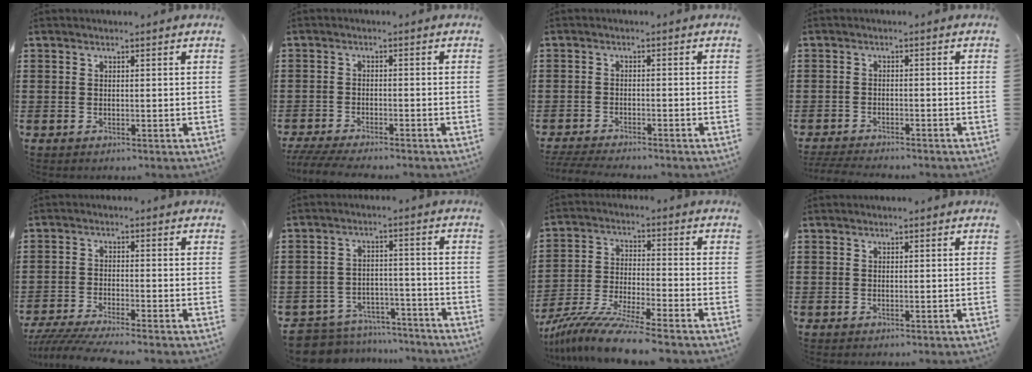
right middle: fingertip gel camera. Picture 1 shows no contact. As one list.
[{"total": 3.3, "force": [-3.1, 0.0, 1.1], "torque": [-0.033, -0.009, -0.066]}, {"total": 2.7, "force": [-2.6, 0.1, 0.6], "torque": [-0.019, -0.002, -0.056]}, {"total": 2.4, "force": [-2.4, 0.1, 0.4], "torque": [-0.016, -0.004, -0.052]}, {"total": 4.0, "force": [-3.7, -0.1, 1.5], "torque": [-0.040, -0.014, -0.076]}, {"total": 6.7, "force": [-6.6, 1.2, 0.5], "torque": [-0.024, 0.014, -0.137]}, {"total": 9.6, "force": [-8.6, -0.1, 4.3], "torque": [-0.088, 0.000, -0.169]}, {"total": 0.0}]